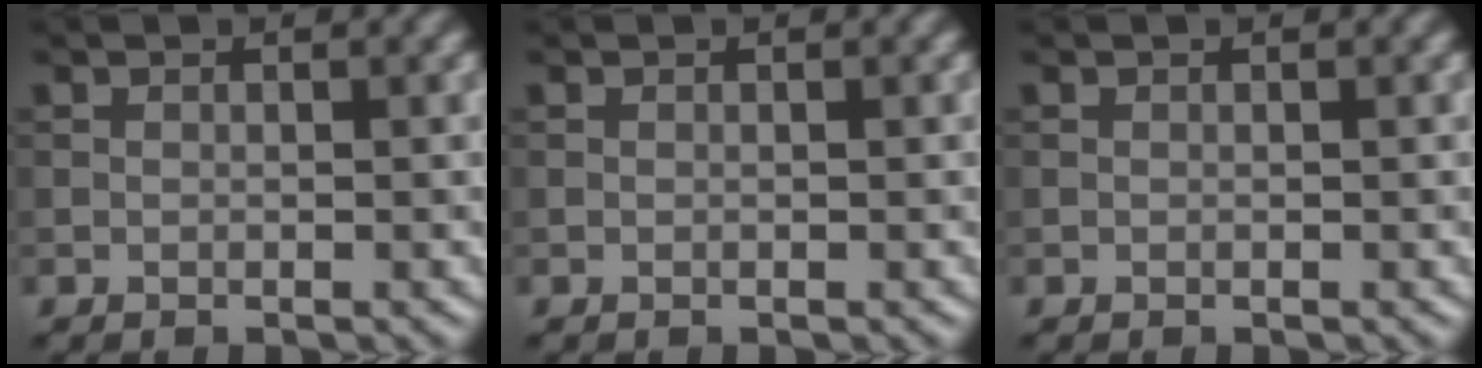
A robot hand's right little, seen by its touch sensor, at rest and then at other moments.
{"total": 0.0}
{"total": 0.0}